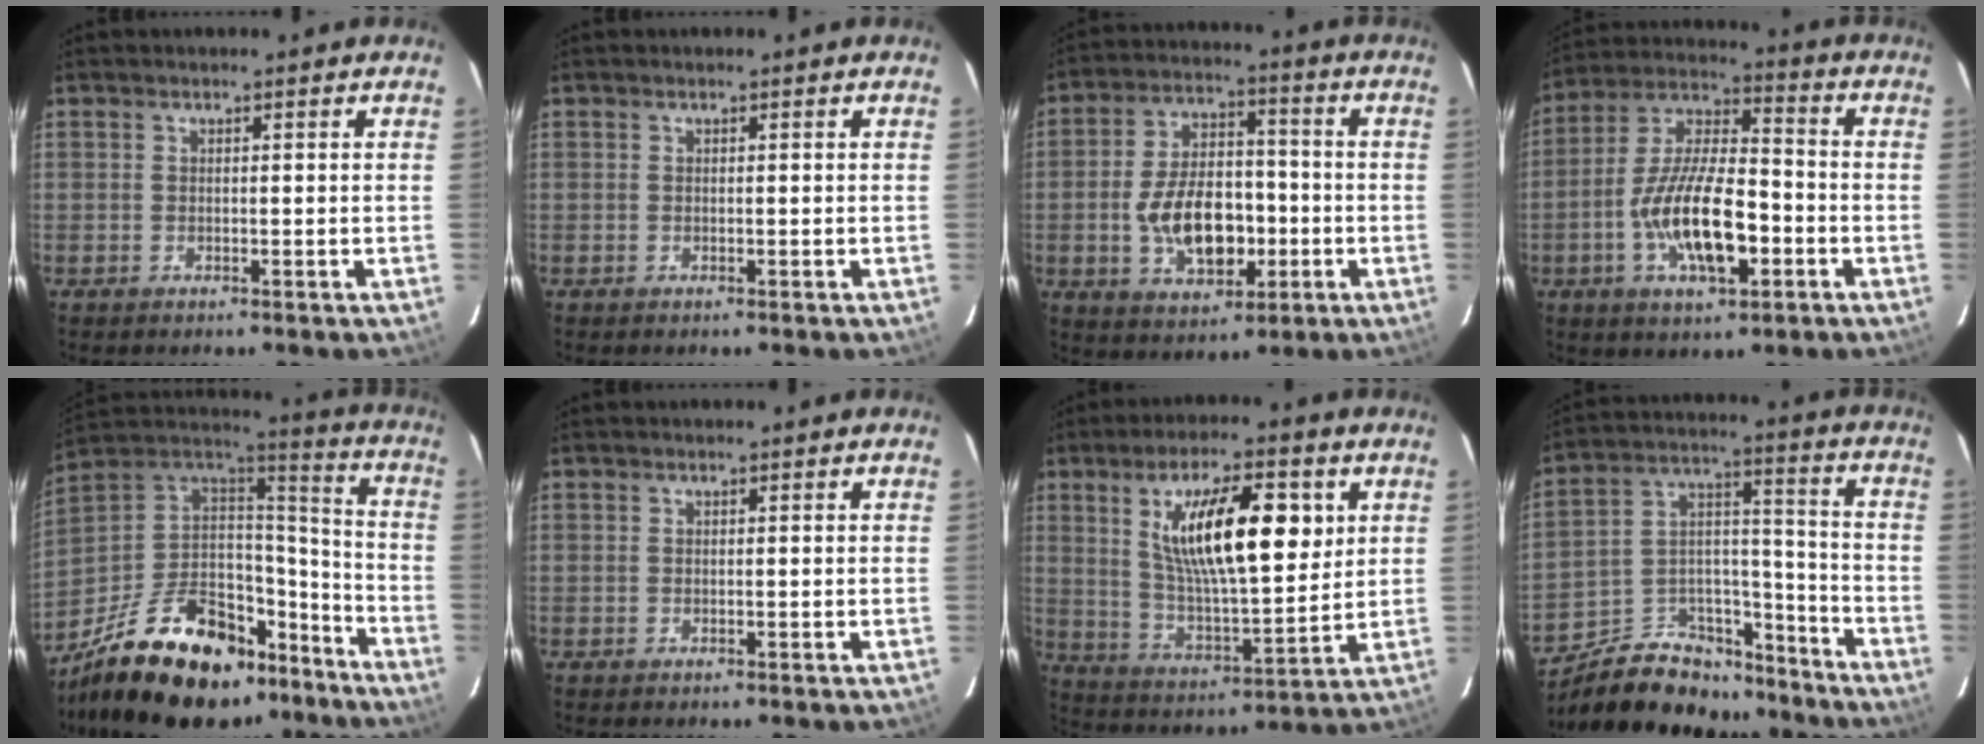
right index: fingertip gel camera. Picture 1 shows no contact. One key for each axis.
{"total": 0.0}
{"total": 14.2, "fx": -3.2, "fy": 8.2, "fz": 11.2, "tx": -0.219, "ty": 0.013, "tz": -0.041}
{"total": 16.0, "fx": -5.0, "fy": 5.9, "fz": 14.0, "tx": -0.275, "ty": 0.002, "tz": -0.089}
{"total": 29.3, "fx": -20.2, "fy": 13.9, "fz": 16.1, "tx": -0.306, "ty": 0.028, "tz": -0.293}
{"total": 0.0}
{"total": 18.1, "fx": 6.1, "fy": 5.7, "fz": 16.1, "tx": -0.276, "ty": 0.004, "tz": 0.111}
{"total": 18.8, "fx": -14.1, "fy": 9.8, "fz": 7.8, "tx": -0.153, "ty": 0.063, "tz": -0.207}